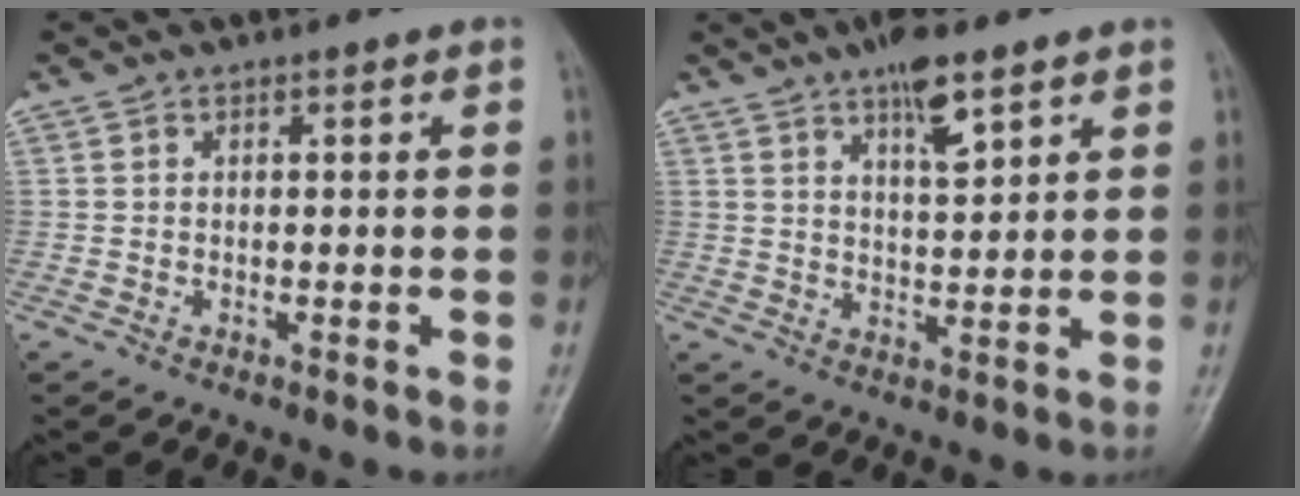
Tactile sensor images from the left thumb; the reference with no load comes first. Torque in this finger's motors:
{"motor_torque": [1.26, 0.55, 0.76, -0.68, 0.03]}